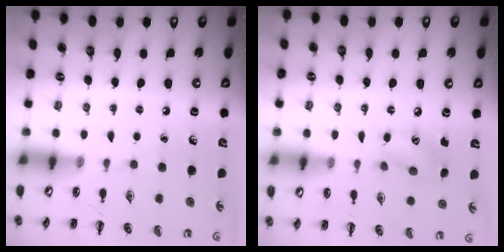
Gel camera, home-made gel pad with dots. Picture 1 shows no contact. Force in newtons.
{"total": 7.7, "press": 7.6, "slide": 0.7}